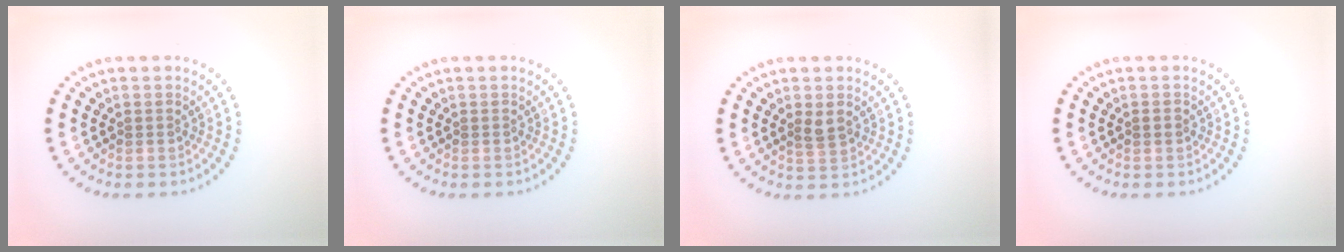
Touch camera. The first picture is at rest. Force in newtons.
{"total": 0.0}
{"total": 1.5, "press": 1.4, "slide": 0.5}
{"total": 0.9, "press": 0.9, "slide": 0.2}